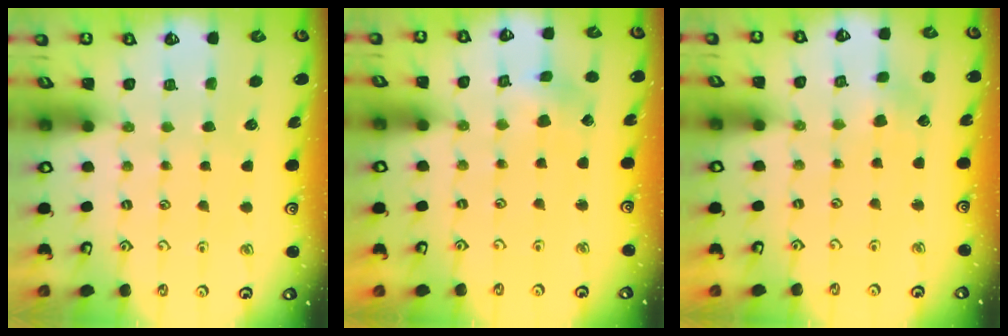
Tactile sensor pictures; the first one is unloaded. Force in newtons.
{"total": 2.7, "press": 2.7, "slide": 0.3}
{"total": 2.7, "press": 2.7, "slide": 0.4}